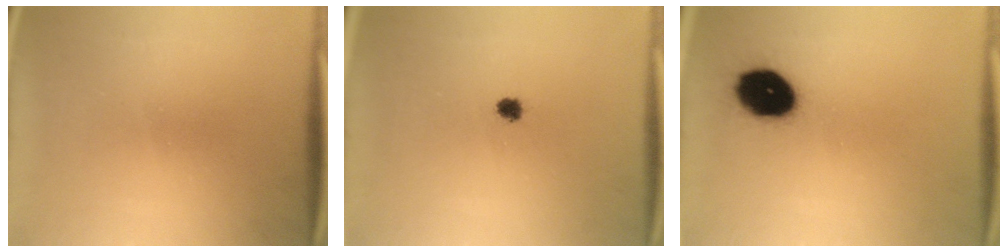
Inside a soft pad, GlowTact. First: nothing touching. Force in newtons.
{"total": 2.1}
{"total": 12.7}